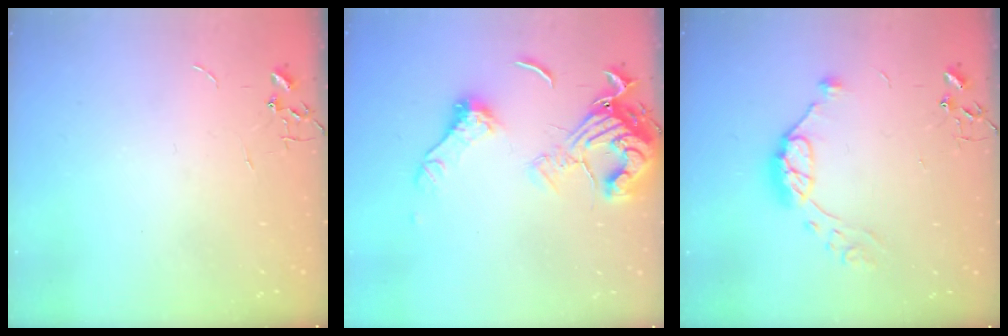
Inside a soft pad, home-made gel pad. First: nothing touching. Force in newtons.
{"total": 16.4, "press": 16.3, "slide": 1.9}
{"total": 11.1, "press": 11.1, "slide": 1.0}